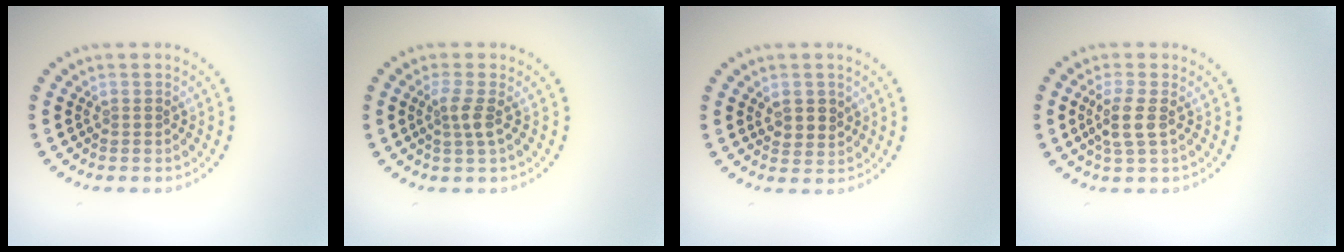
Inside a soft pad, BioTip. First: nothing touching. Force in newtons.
{"total": 1.9, "press": 1.4, "slide": 1.2}
{"total": 2.0, "press": 1.9, "slide": 0.7}
{"total": 2.4, "press": 2.0, "slide": 1.2}